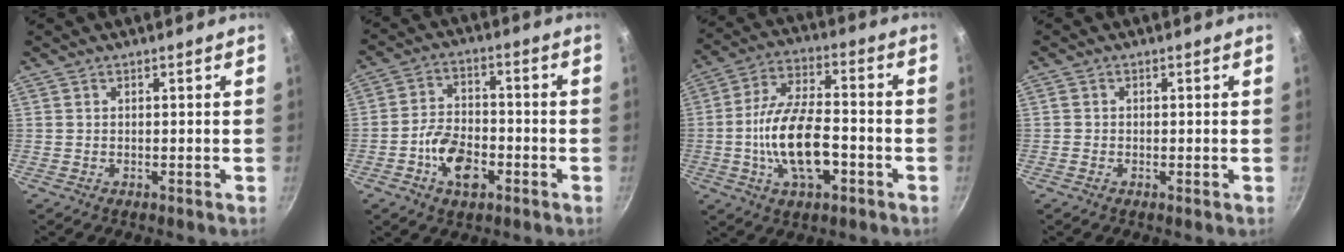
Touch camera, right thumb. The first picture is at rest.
{"total": 9.5, "force": [-3.8, 5.6, 6.7], "torque": [-0.107, 0.031, -0.073]}
{"total": 15.2, "force": [-4.1, 7.2, 12.8], "torque": [-0.225, 0.035, -0.077]}
{"total": 0.8, "force": [-0.3, 0.7, 0.3], "torque": [-0.005, 0.001, -0.009]}